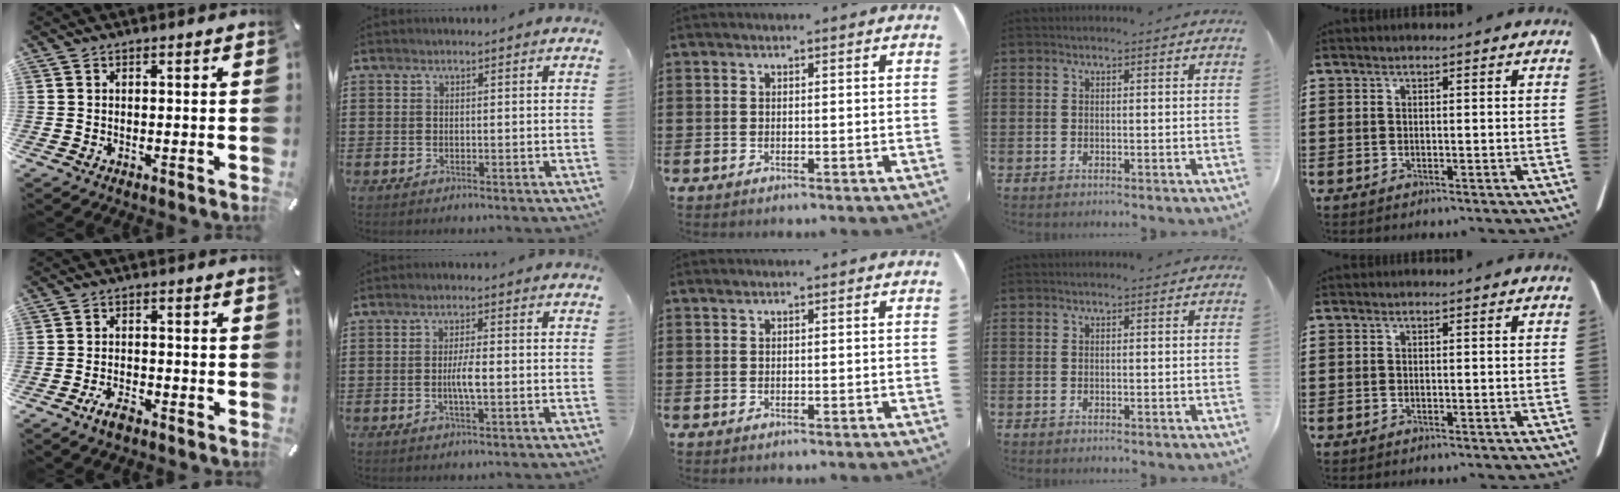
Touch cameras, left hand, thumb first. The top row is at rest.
{"thumb": {"total": 4.0, "force": [-2.9, 1.5, 2.3], "torque": [-0.048, 0.011, -0.056]}, "index": {"total": 3.4, "force": [-0.5, 0.6, 3.3], "torque": [-0.066, -0.003, -0.012]}}